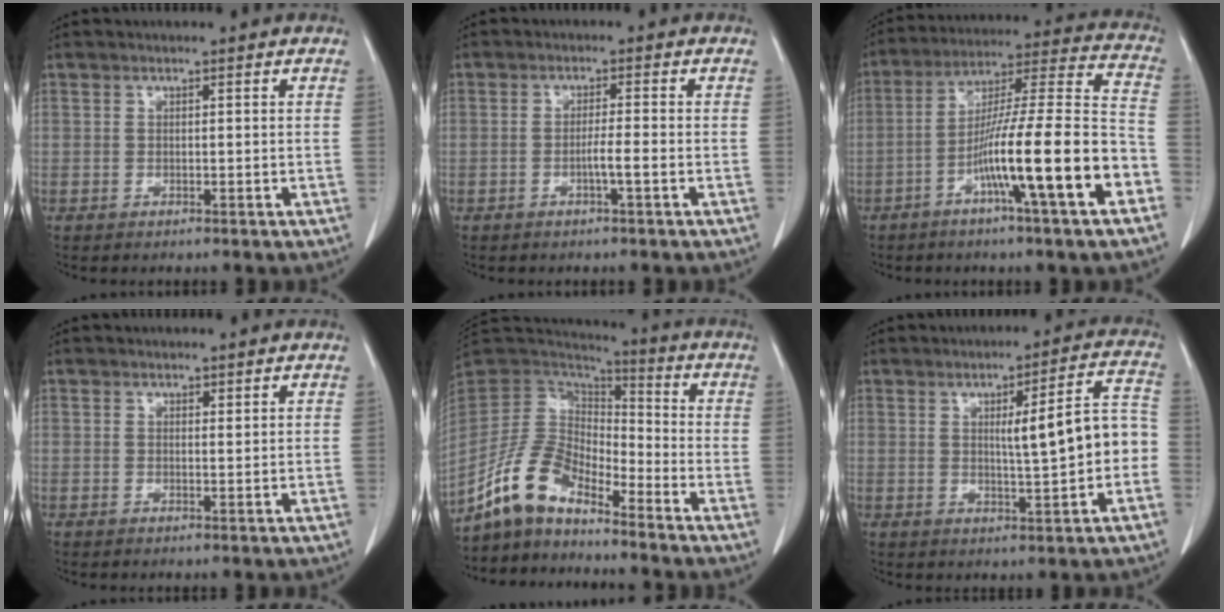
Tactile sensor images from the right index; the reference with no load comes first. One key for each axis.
{"total": 2.4, "fx": -0.9, "fy": -0.2, "fz": 2.2, "tx": -0.038, "ty": 0.000, "tz": -0.017}
{"total": 18.6, "fx": -7.5, "fy": 0.0, "fz": 17.0, "tx": -0.262, "ty": 0.004, "tz": -0.126}
{"total": 0.6, "fx": 0.6, "fy": 0.2, "fz": 0.2, "tx": -0.001, "ty": -0.005, "tz": 0.008}
{"total": 10.2, "fx": -8.2, "fy": 3.8, "fz": 4.8, "tx": -0.107, "ty": 0.027, "tz": -0.162}
{"total": 9.3, "fx": -0.3, "fy": 1.3, "fz": 9.2, "tx": -0.120, "ty": 0.026, "tz": 0.000}